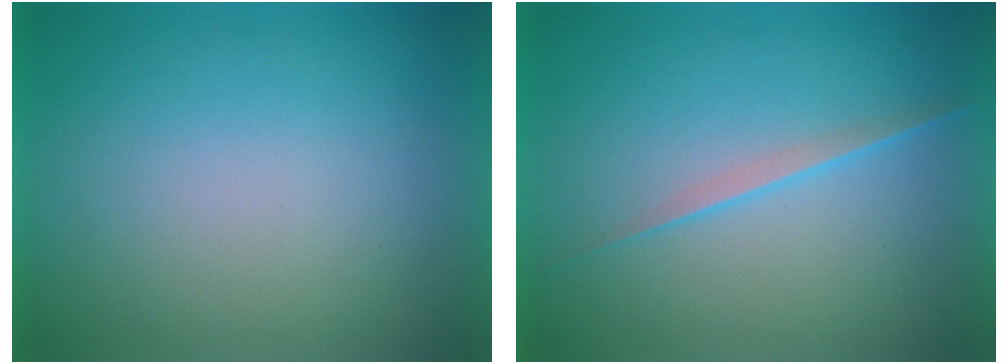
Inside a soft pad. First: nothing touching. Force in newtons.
{"total": 2.1}